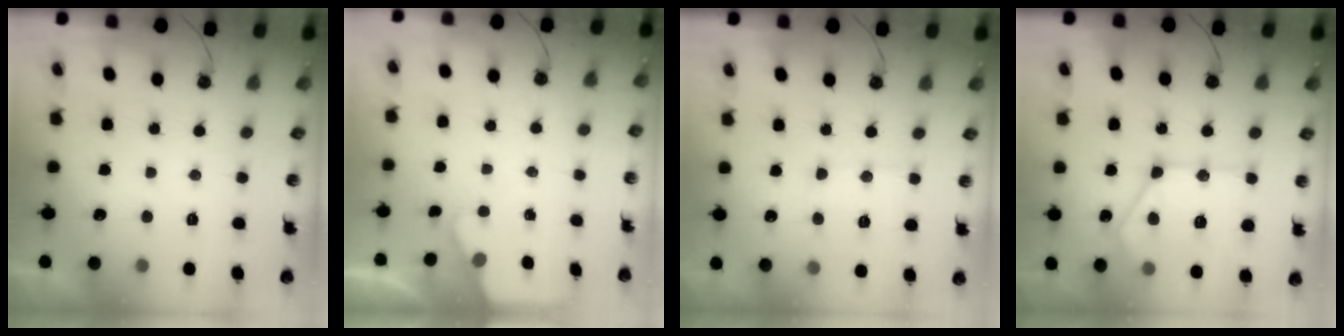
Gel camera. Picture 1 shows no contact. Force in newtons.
{"total": 1.7, "press": 1.7, "slide": 0.3}
{"total": 7.6, "press": 7.6, "slide": 0.5}
{"total": 17.5, "press": 17.5, "slide": 1.4}